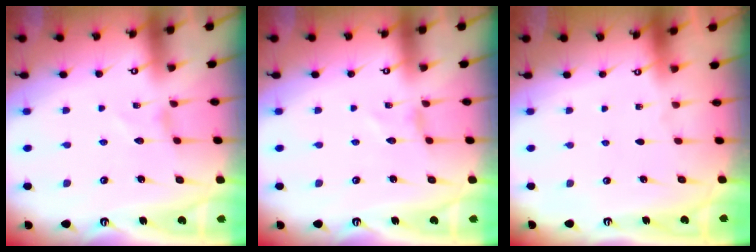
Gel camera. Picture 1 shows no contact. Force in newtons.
{"total": 0.0}
{"total": 0.0}